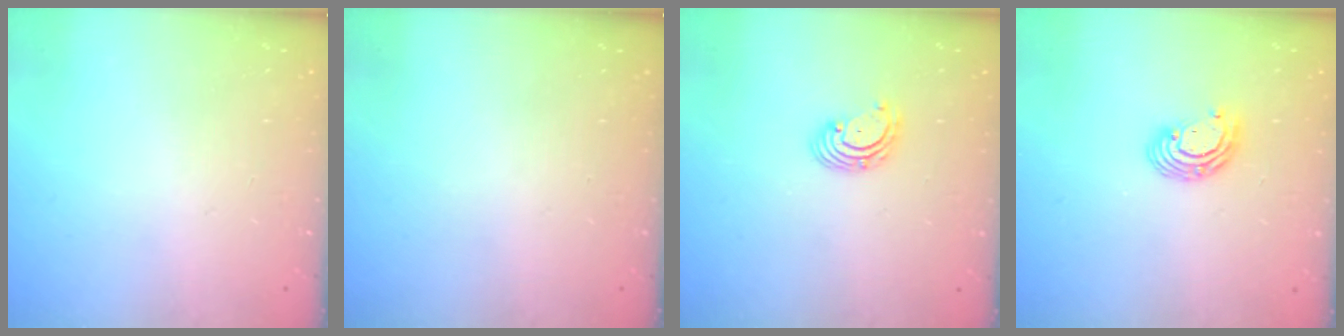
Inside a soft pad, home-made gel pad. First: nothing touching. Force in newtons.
{"total": 0.0}
{"total": 2.7, "press": 2.7, "slide": 0.1}
{"total": 7.2, "press": 7.2, "slide": 1.0}